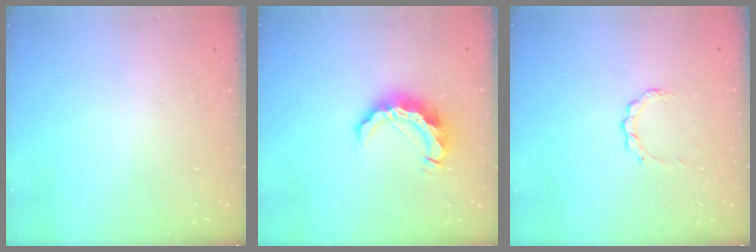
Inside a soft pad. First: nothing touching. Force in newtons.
{"total": 10.6, "press": 10.6, "slide": 0.8}
{"total": 4.7, "press": 4.7, "slide": 0.2}